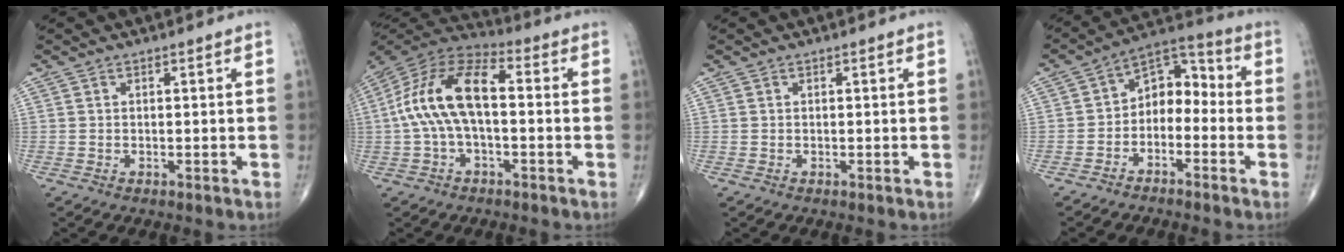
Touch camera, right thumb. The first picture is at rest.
{"total": 15.1, "force": [0.0, 7.3, 13.1], "torque": [-0.262, 0.044, -0.012]}
{"total": 0.0}
{"total": 8.8, "force": [-2.2, 6.1, 6.0], "torque": [-0.062, 0.053, -0.054]}